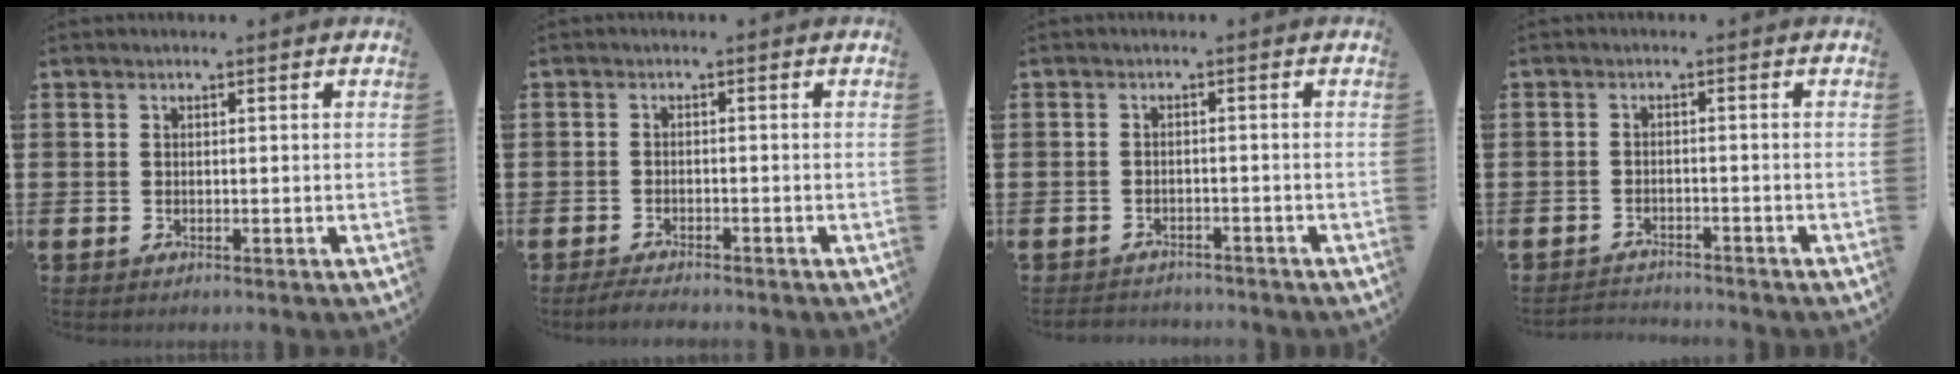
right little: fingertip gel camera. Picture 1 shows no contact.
{"total": 1.6, "force": [-1.5, 0.1, 0.6], "torque": [-0.011, 0.003, -0.030]}
{"total": 1.5, "force": [-1.5, 0.2, -0.2], "torque": [-0.003, 0.003, -0.034]}
{"total": 1.8, "force": [-1.8, 0.0, -0.2], "torque": [-0.002, 0.003, -0.039]}